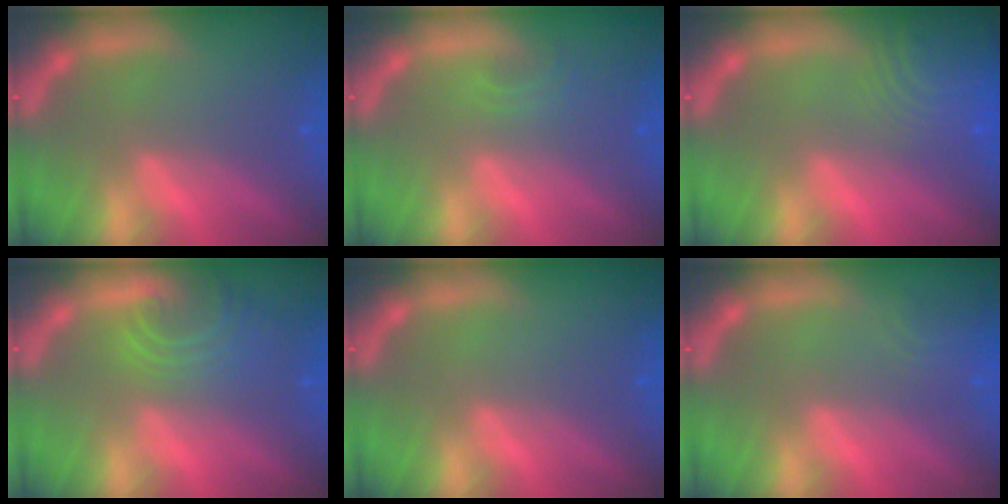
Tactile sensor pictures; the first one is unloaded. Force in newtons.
{"total": 1.4}
{"total": 8.5}
{"total": 5.1}
{"total": 0.0}
{"total": 1.9}